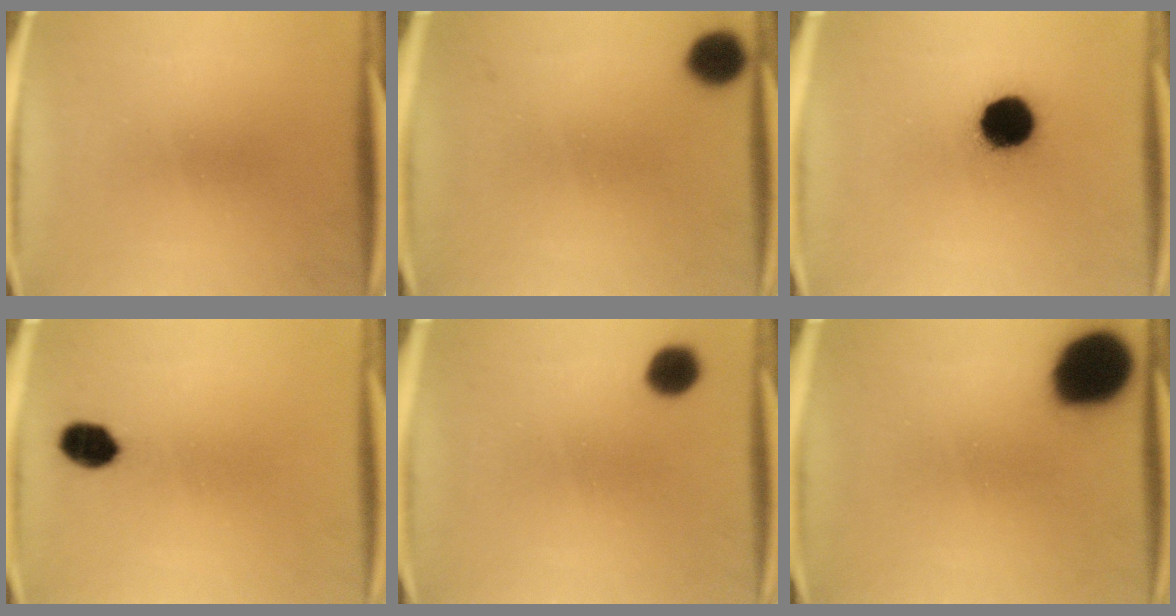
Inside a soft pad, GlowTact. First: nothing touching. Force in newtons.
{"total": 5.3}
{"total": 12.4}
{"total": 5.6}
{"total": 5.3}
{"total": 19.1}